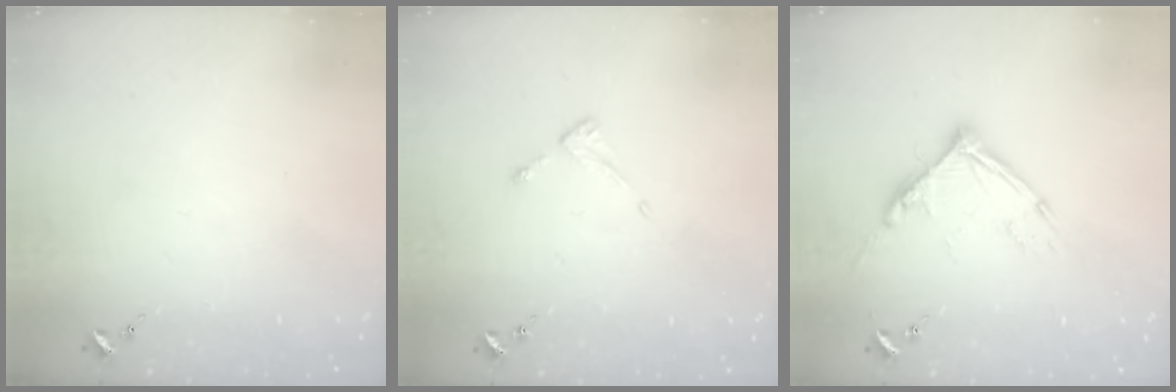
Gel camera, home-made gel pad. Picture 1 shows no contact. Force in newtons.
{"total": 2.6, "press": 2.6, "slide": 0.3}
{"total": 10.7, "press": 10.6, "slide": 1.1}